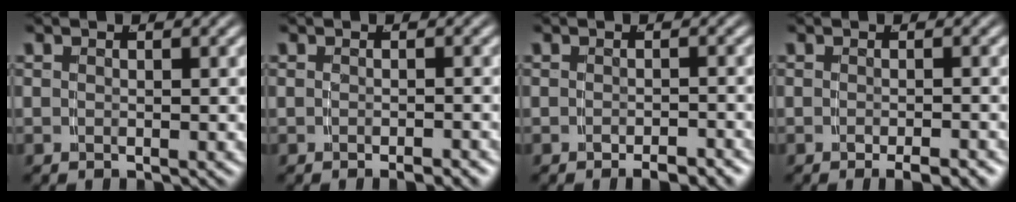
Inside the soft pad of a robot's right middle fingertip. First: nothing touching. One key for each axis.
{"total": 1.2, "fx": -1.1, "fy": -0.2, "fz": 0.5, "tx": -0.009, "ty": 0.001, "tz": -0.017}
{"total": 2.0, "fx": -1.8, "fy": 0.1, "fz": 0.9, "tx": -0.011, "ty": 0.000, "tz": -0.027}
{"total": 2.2, "fx": -1.8, "fy": 0.0, "fz": 1.3, "tx": -0.018, "ty": -0.001, "tz": -0.026}